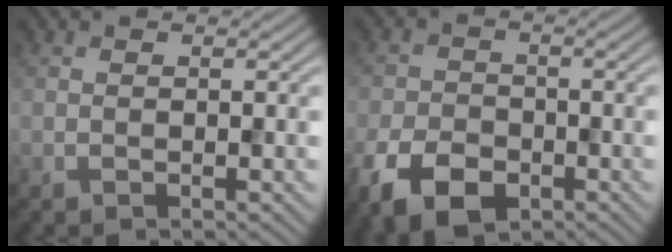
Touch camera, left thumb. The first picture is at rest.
{"total": 7.7, "force": [-4.2, 4.8, 4.4], "torque": [-0.100, -0.013, -0.079]}